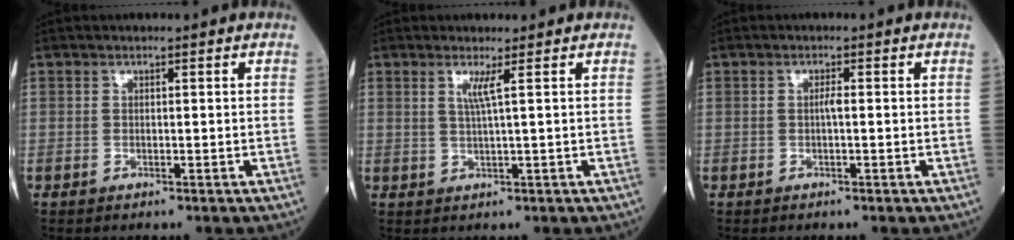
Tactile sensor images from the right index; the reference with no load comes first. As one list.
[{"total": 2.1, "force": [0.8, -0.7, 1.8], "torque": [-0.039, -0.006, 0.018]}, {"total": 1.0, "force": [-0.1, 0.1, 1.0], "torque": [-0.019, 0.000, -0.003]}]